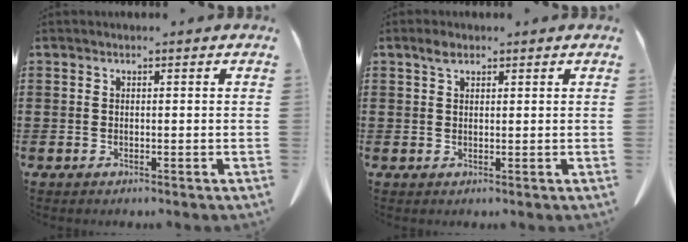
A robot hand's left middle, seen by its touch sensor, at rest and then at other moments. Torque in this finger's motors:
{"motor_torque": [0.86, 1.27, 0.07, 0.04]}